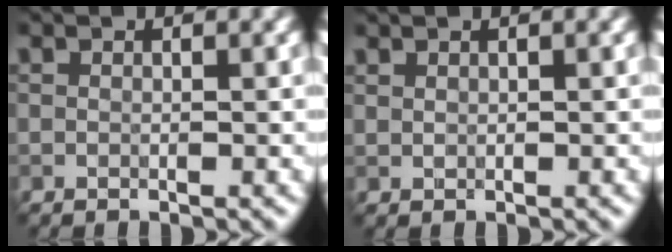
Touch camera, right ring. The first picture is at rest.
{"total": 0.8, "force": [0.7, 0.3, 0.1], "torque": [0.007, 0.000, 0.010]}